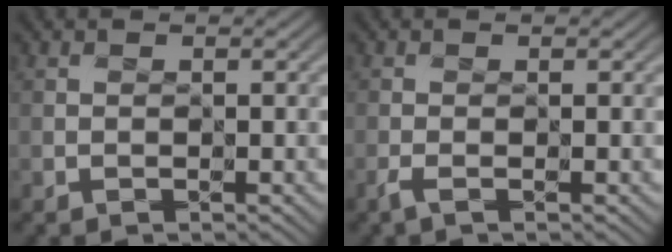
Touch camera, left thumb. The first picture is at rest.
{"total": 1.4, "force": [-0.7, 0.2, 1.1], "torque": [-0.029, -0.002, -0.018]}